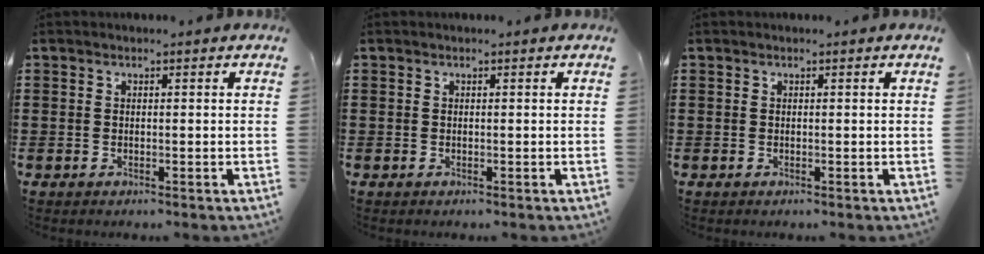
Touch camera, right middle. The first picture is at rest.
{"total": 0.0}
{"total": 0.0}